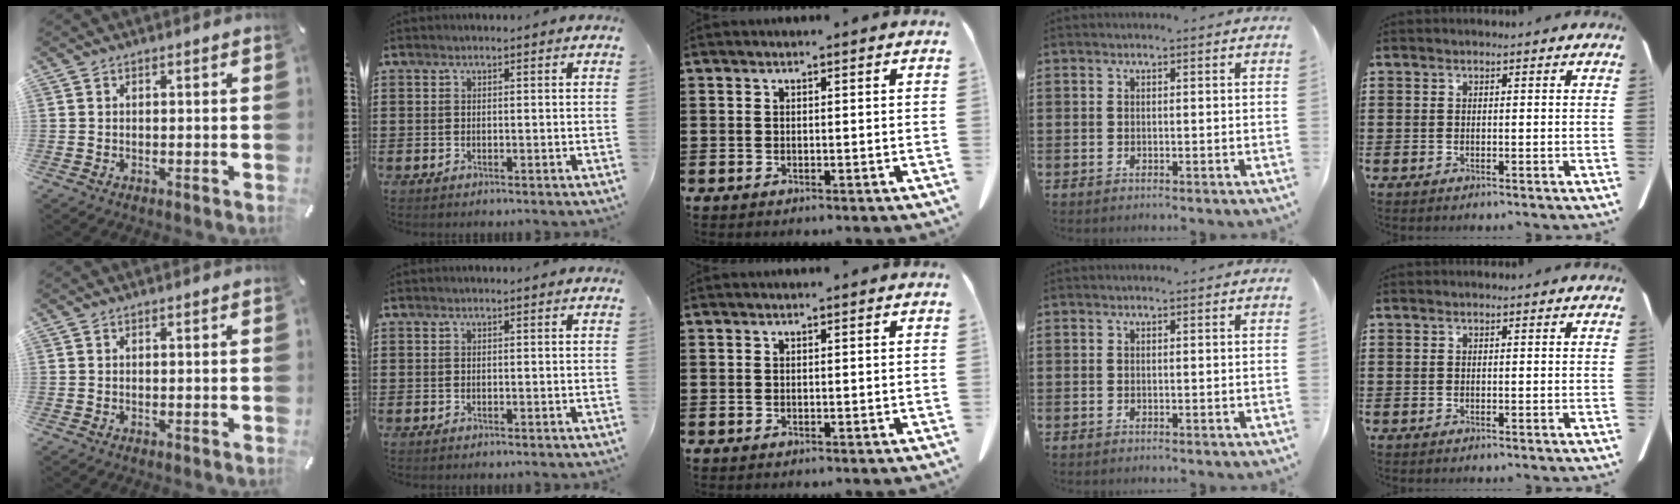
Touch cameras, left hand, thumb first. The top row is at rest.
{}